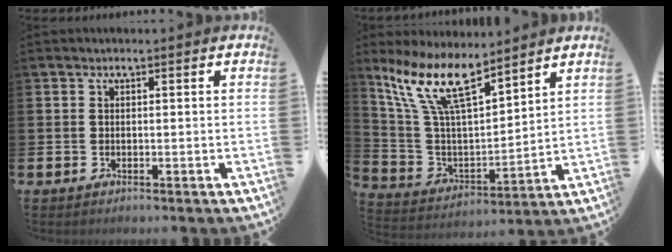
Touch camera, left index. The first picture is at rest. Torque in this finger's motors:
{"motor_torque": [1.00, -1.13, 1.05, 0.21]}